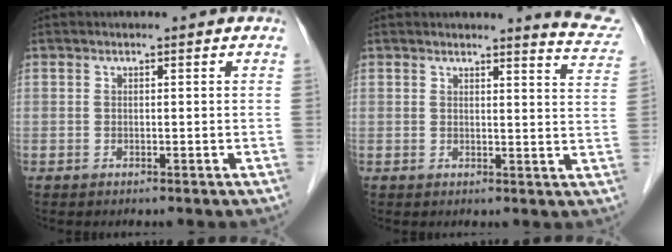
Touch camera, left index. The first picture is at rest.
{"total": 6.1, "force": [6.0, -0.1, 0.8], "torque": [-0.010, -0.045, 0.045]}